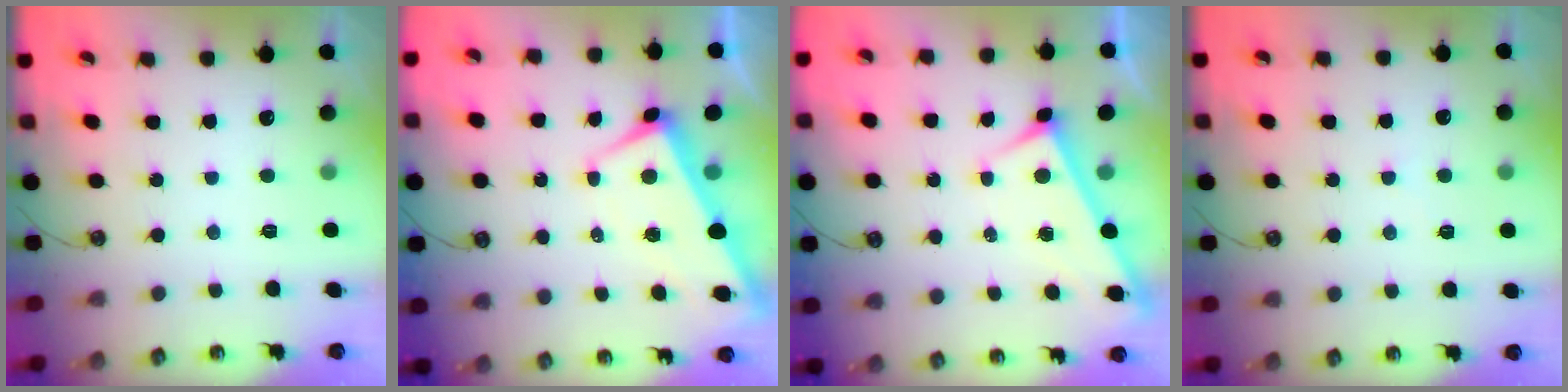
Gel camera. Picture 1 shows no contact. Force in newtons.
{"total": 1.6, "press": 1.4, "slide": 0.8}
{"total": 3.2, "press": 3.2, "slide": 0.3}
{"total": 2.2, "press": 2.2, "slide": 0.3}